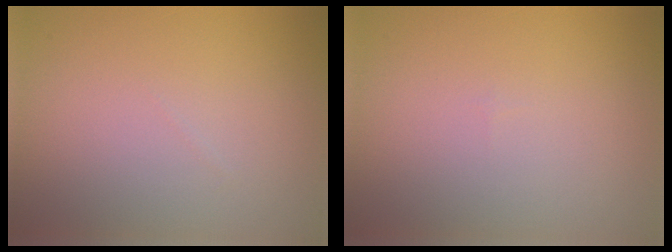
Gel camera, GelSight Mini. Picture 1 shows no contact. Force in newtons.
{"total": 0.0}